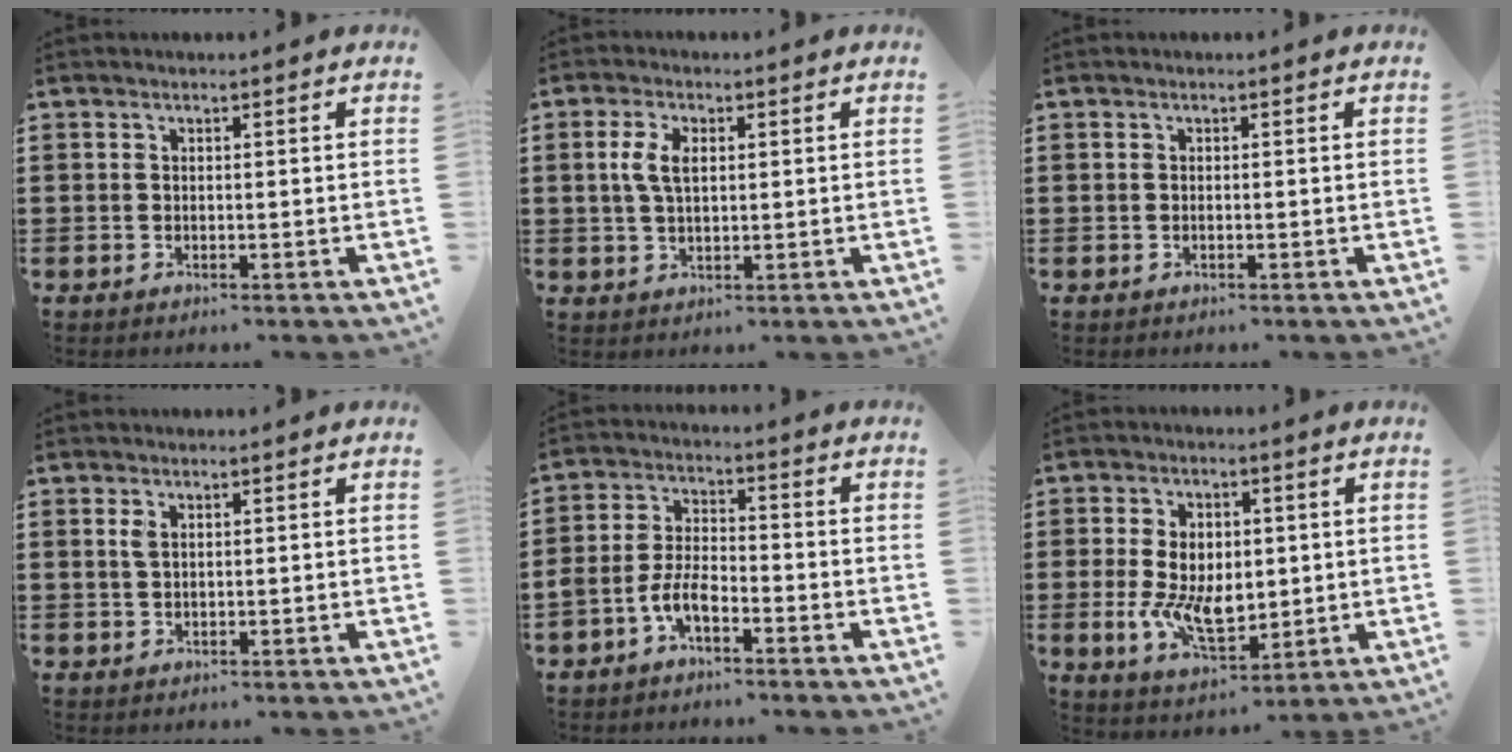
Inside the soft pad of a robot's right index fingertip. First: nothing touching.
{"total": 4.5, "force": [0.8, 2.3, 3.8], "torque": [-0.087, 0.009, 0.009]}
{"total": 0.0}
{"total": 1.6, "force": [0.6, 0.7, 1.3], "torque": [-0.029, 0.004, 0.009]}
{"total": 5.1, "force": [-3.1, 2.3, 3.4], "torque": [-0.094, 0.001, -0.067]}
{"total": 8.9, "force": [0.1, 5.5, 7.1], "torque": [-0.149, 0.005, -0.001]}